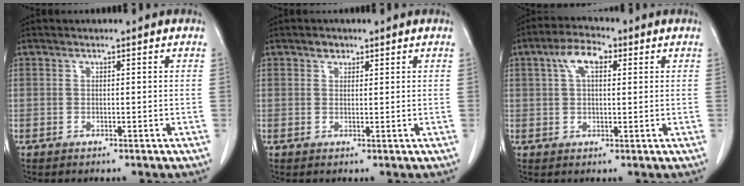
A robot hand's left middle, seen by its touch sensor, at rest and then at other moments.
{"total": 1.3, "force": [0.9, 0.9, 0.4], "torque": [-0.006, -0.003, 0.014]}
{"total": 5.7, "force": [2.2, 2.6, 4.6], "torque": [-0.090, 0.020, 0.040]}